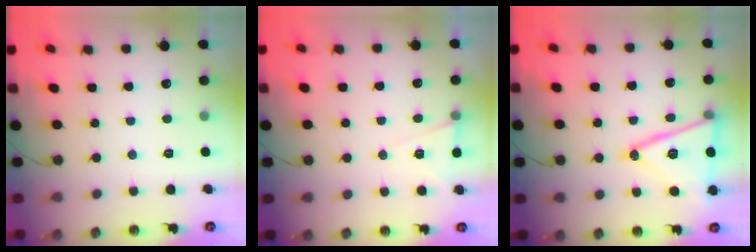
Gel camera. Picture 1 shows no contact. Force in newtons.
{"total": 6.3, "press": 4.4, "slide": 4.6}
{"total": 17.7, "press": 17.3, "slide": 3.4}